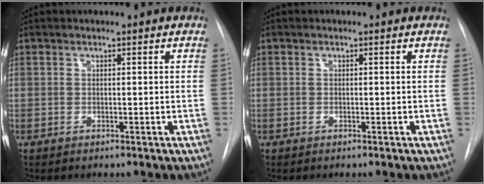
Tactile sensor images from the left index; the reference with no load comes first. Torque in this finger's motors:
{"motor_torque": [0.00, 0.00, 0.00, 0.00]}